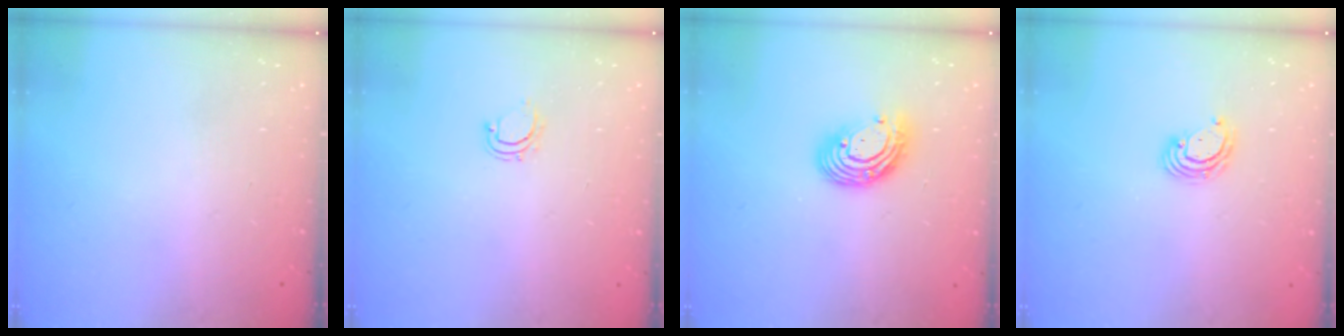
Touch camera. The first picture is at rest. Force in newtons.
{"total": 4.3, "press": 4.2, "slide": 0.6}
{"total": 10.5, "press": 10.4, "slide": 1.1}
{"total": 3.9, "press": 3.9, "slide": 0.1}